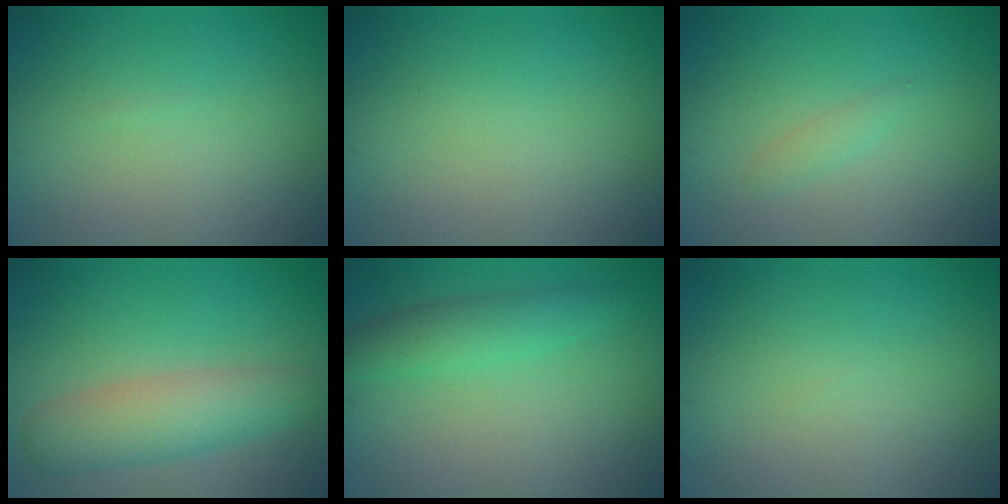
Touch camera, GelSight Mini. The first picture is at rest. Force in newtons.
{"total": 0.0}
{"total": 0.9, "press": 0.9, "slide": 0.0}
{"total": 4.4, "press": 4.4, "slide": 0.1}
{"total": 2.6, "press": 2.6, "slide": 0.0}
{"total": 0.0}